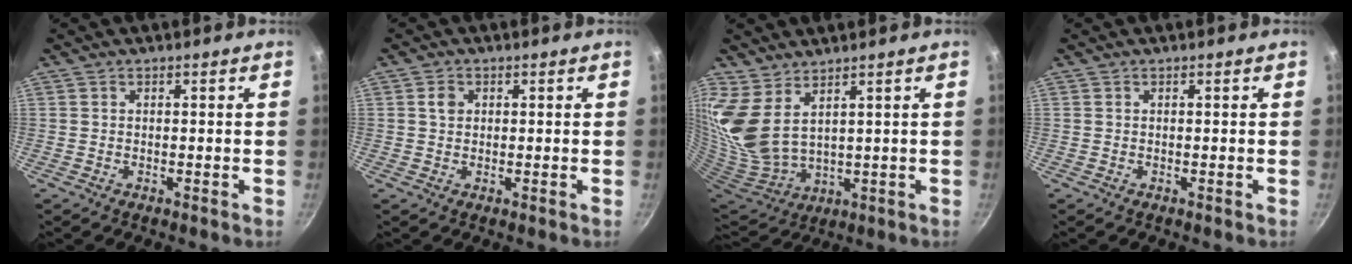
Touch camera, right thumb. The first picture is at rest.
{"total": 2.2, "force": [0.5, 1.8, 1.2], "torque": [-0.012, 0.003, 0.007]}
{"total": 11.0, "force": [6.7, 5.3, 7.0], "torque": [-0.132, -0.065, 0.152]}
{"total": 0.0}